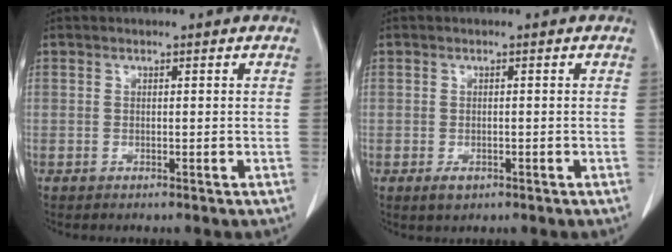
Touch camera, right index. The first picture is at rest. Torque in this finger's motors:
{"motor_torque": [-0.04, -0.02, 0.00, -0.03]}